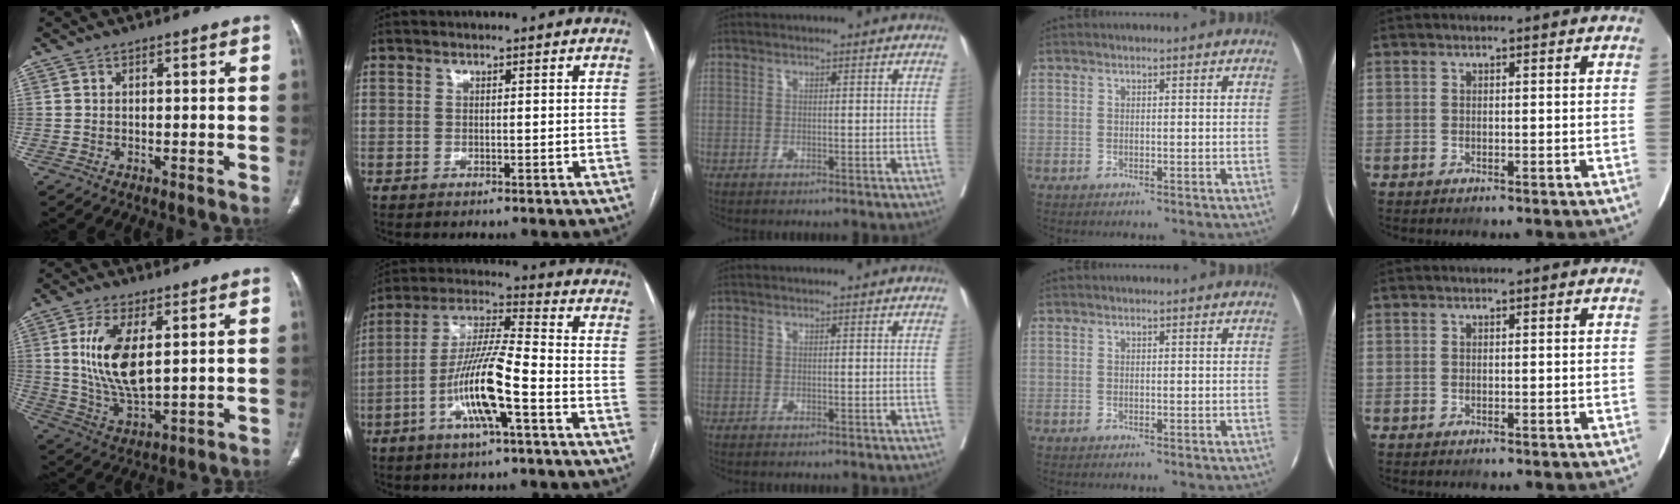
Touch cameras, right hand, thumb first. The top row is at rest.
{"thumb": {"total": 12.2, "force": [2.6, 5.3, 10.7], "torque": [-0.213, -0.023, 0.057]}, "index": {"total": 12.9, "force": [-4.6, 1.1, 12.0], "torque": [-0.237, 0.003, -0.088]}}